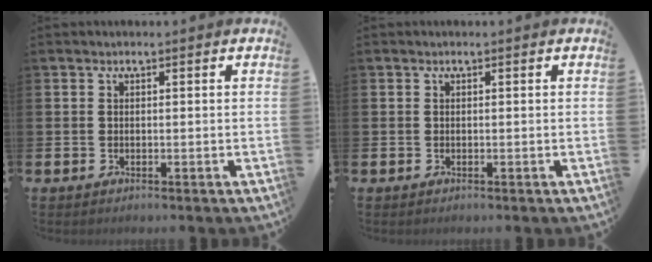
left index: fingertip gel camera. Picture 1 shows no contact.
{"total": 0.0}